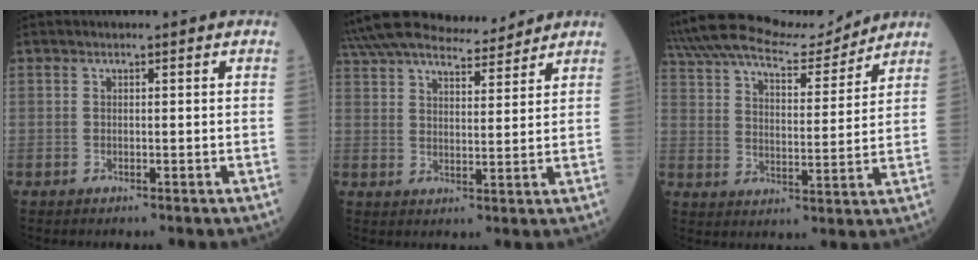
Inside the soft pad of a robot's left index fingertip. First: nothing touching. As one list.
[{"total": 15.0, "force": [13.8, 2.6, 5.3], "torque": [-0.097, 0.024, 0.222]}, {"total": 16.3, "force": [14.5, 3.8, 6.4], "torque": [-0.127, 0.024, 0.235]}]